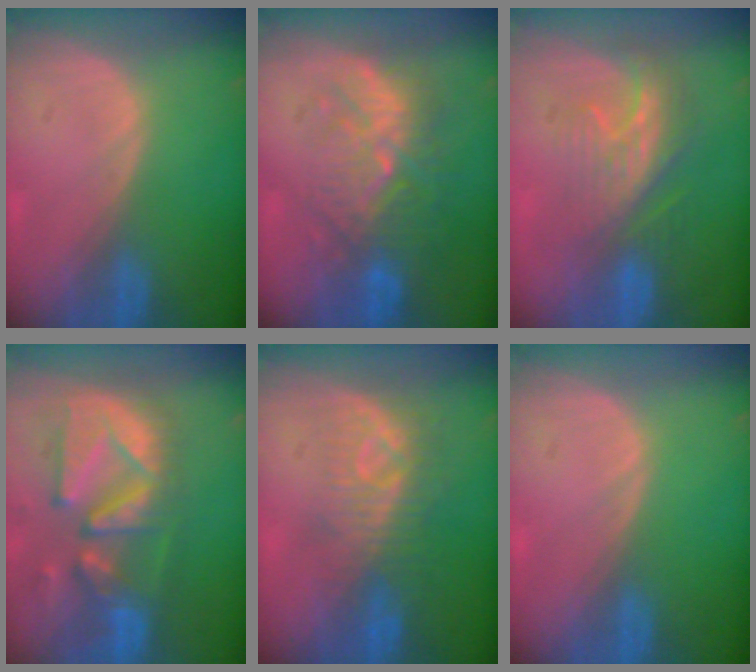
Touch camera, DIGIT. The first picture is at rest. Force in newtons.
{"total": 9.6, "press": 9.0, "slide": 3.1}
{"total": 8.8, "press": 7.5, "slide": 4.6}
{"total": 12.7, "press": 11.2, "slide": 6.0}
{"total": 8.2, "press": 7.5, "slide": 3.4}
{"total": 0.0}